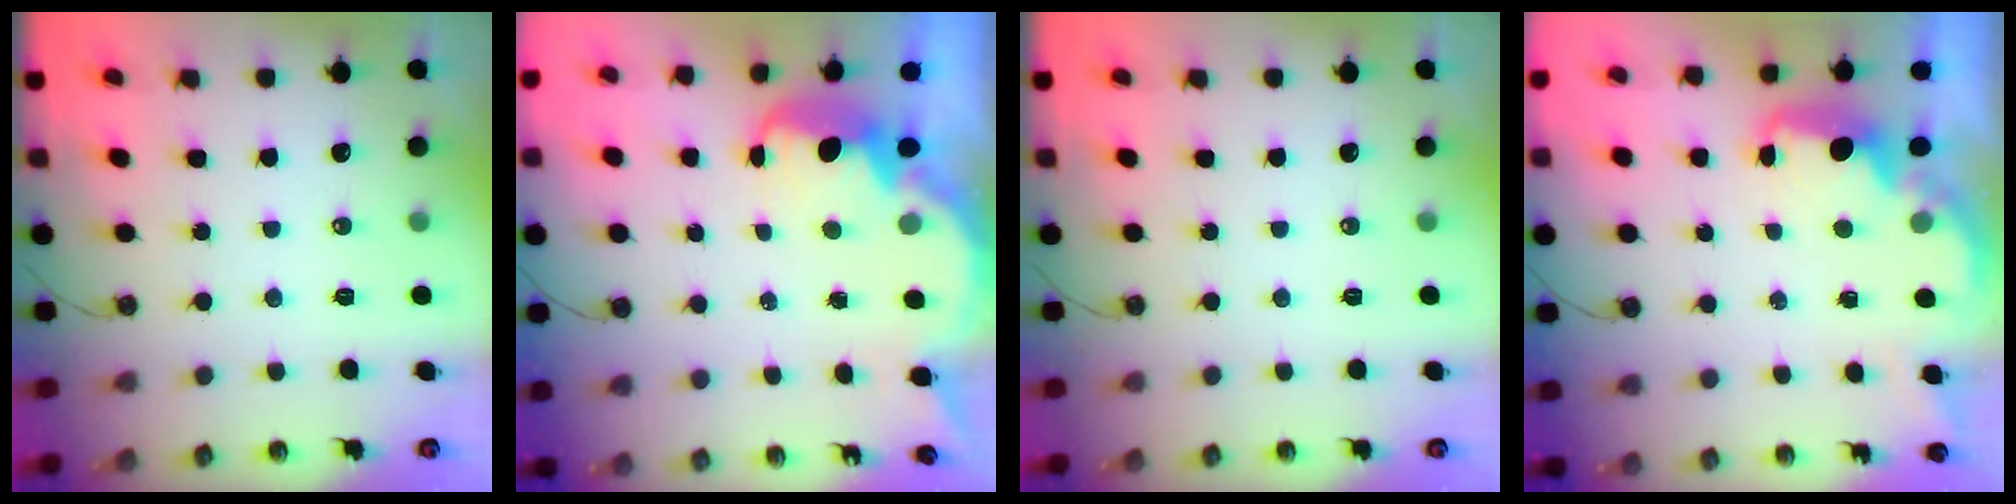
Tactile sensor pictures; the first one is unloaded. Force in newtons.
{"total": 5.7, "press": 5.7, "slide": 0.4}
{"total": 0.0}
{"total": 2.4, "press": 2.2, "slide": 0.8}